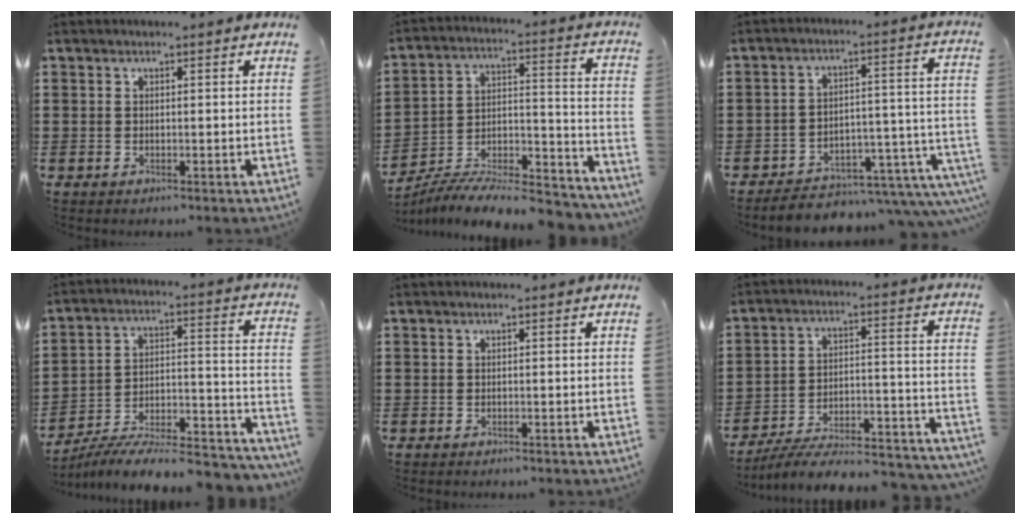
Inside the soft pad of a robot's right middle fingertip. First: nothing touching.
{"total": 8.3, "force": [-8.0, 0.8, 2.2], "torque": [-0.022, 0.010, -0.155]}
{"total": 5.0, "force": [-4.3, 1.5, 2.2], "torque": [-0.036, -0.002, -0.081]}
{"total": 8.2, "force": [-7.5, 0.8, 3.1], "torque": [-0.039, 0.006, -0.147]}
{"total": 0.0}
{"total": 7.1, "force": [-6.6, 0.3, 2.7], "torque": [-0.038, -0.005, -0.131]}